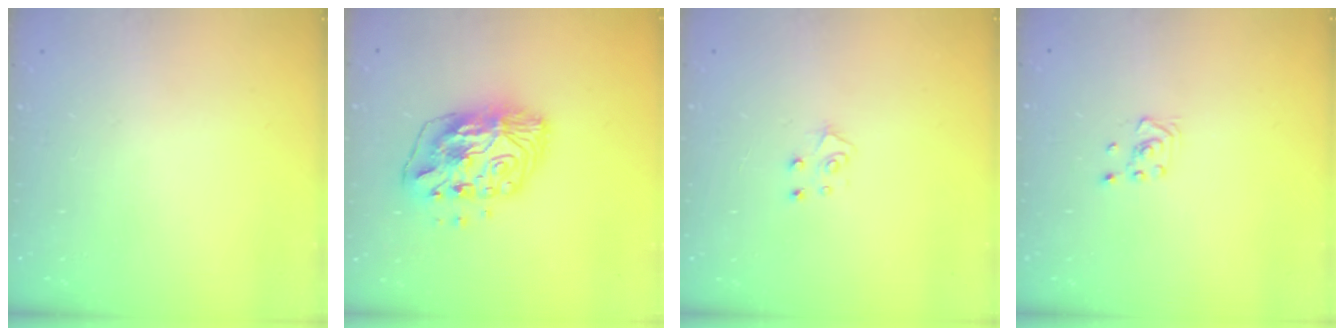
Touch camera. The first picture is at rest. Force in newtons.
{"total": 13.7, "press": 13.7, "slide": 1.0}
{"total": 5.1, "press": 5.1, "slide": 0.5}
{"total": 2.6, "press": 2.4, "slide": 1.0}